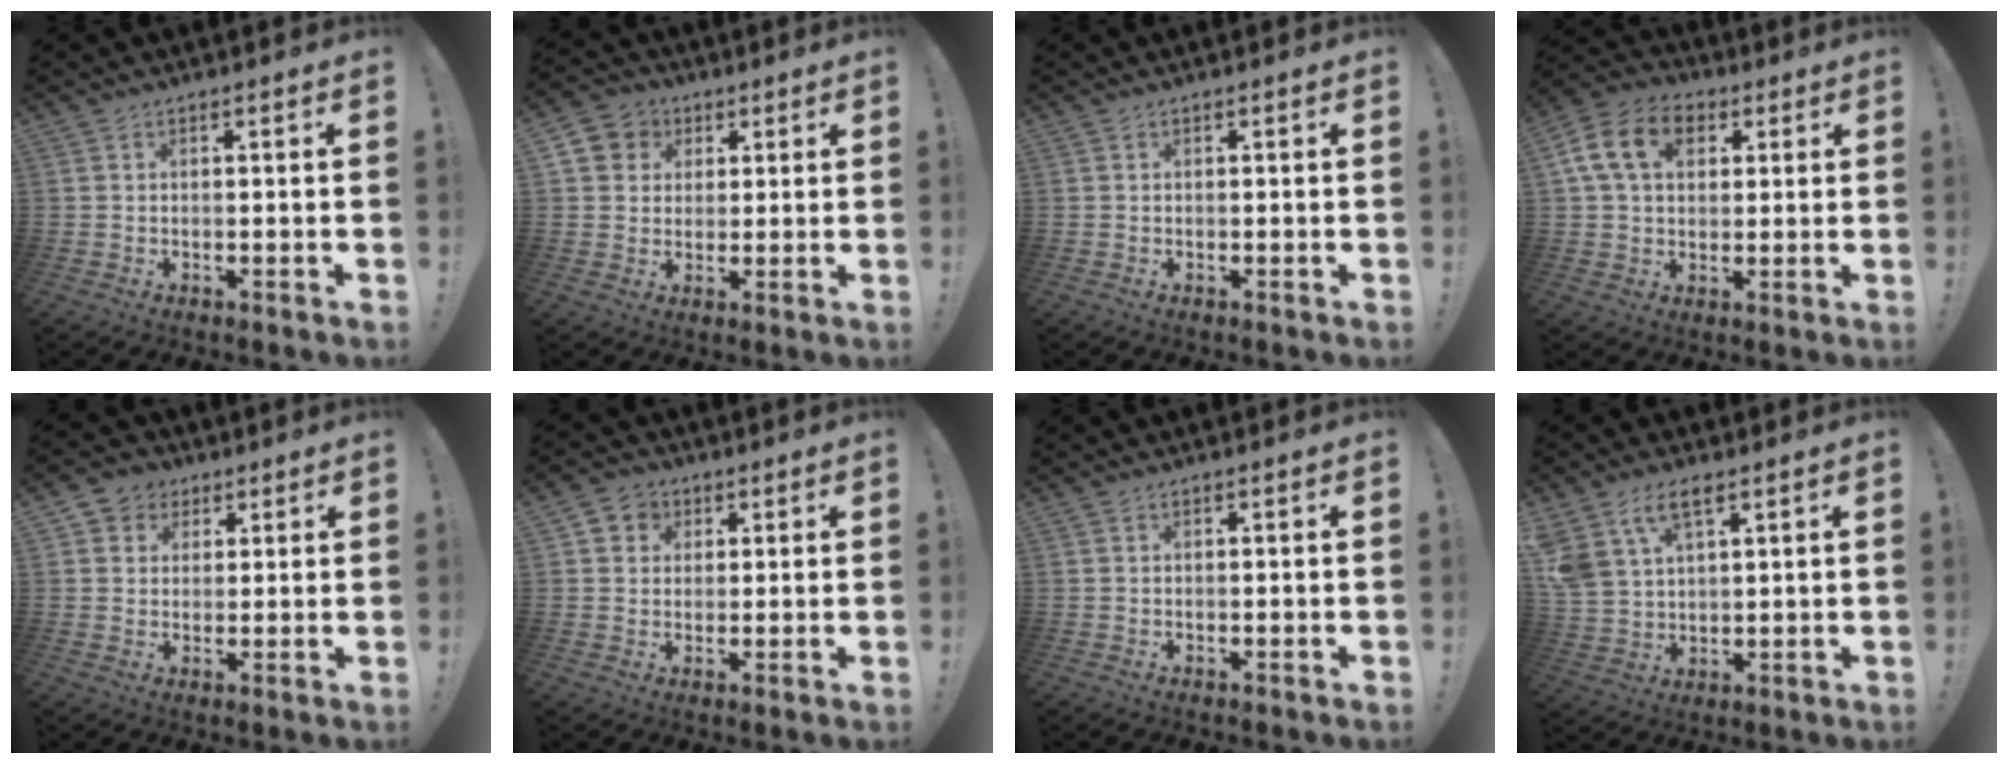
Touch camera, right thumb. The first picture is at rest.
{"total": 7.1, "force": [2.3, 6.5, 1.8], "torque": [-0.032, -0.003, 0.048]}
{"total": 0.0}
{"total": 14.0, "force": [4.4, 10.0, 8.7], "torque": [-0.156, 0.006, 0.088]}
{"total": 5.5, "force": [1.7, 5.1, 1.1], "torque": [-0.014, -0.005, 0.033]}
{"total": 4.9, "force": [1.3, 4.6, 1.2], "torque": [-0.022, -0.001, 0.026]}
{"total": 0.0}
{"total": 9.2, "force": [5.4, 4.9, 5.6], "torque": [-0.119, -0.011, 0.106]}